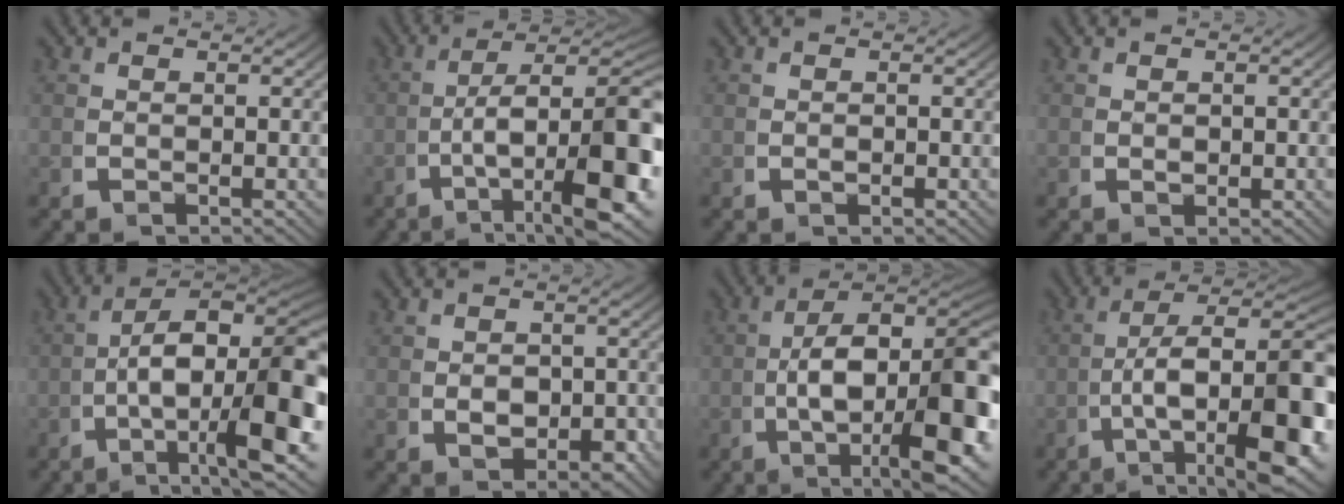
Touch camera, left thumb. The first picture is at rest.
{"total": 12.1, "force": [-2.0, 5.9, 10.4], "torque": [-0.180, -0.054, -0.012]}
{"total": 0.8, "force": [-0.1, 0.6, 0.5], "torque": [-0.008, -0.004, -0.002]}
{"total": 1.1, "force": [0.1, 0.8, 0.6], "torque": [-0.012, -0.008, 0.006]}
{"total": 16.4, "force": [-1.4, 9.3, 13.4], "torque": [-0.209, -0.067, -0.008]}
{"total": 3.6, "force": [-0.4, 2.6, 2.4], "torque": [-0.040, -0.018, 0.000]}
{"total": 15.2, "force": [-1.2, 7.8, 12.9], "torque": [-0.214, -0.064, 0.001]}
{"total": 13.6, "force": [-2.1, 7.0, 11.5], "torque": [-0.202, -0.062, -0.011]}